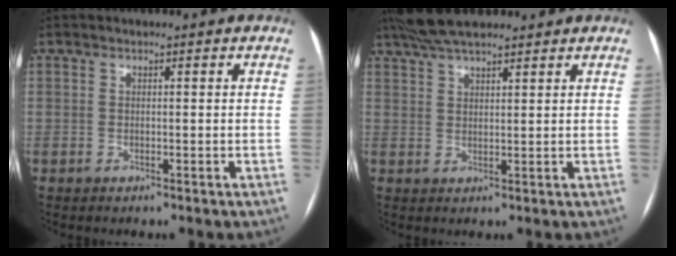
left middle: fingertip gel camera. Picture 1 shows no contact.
{"total": 8.6, "force": [7.2, 1.8, 4.3], "torque": [-0.071, 0.038, 0.126]}